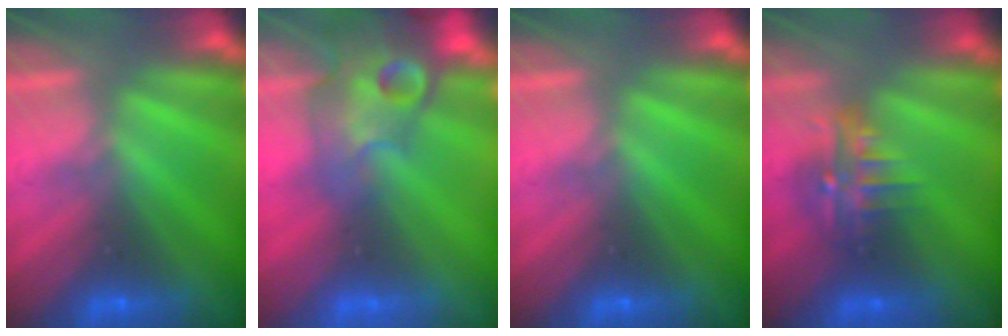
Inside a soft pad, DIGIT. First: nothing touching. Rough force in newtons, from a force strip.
{"total": 8.6}
{"total": 0.0}
{"total": 5.3}